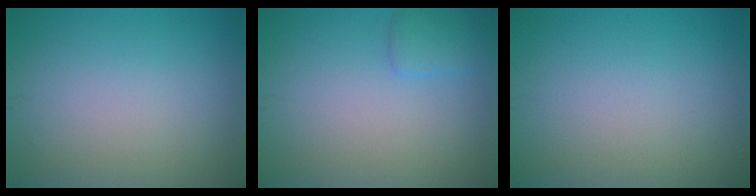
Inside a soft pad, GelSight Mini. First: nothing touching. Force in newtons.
{"total": 1.6, "press": 1.6, "slide": 0.1}
{"total": 0.0}